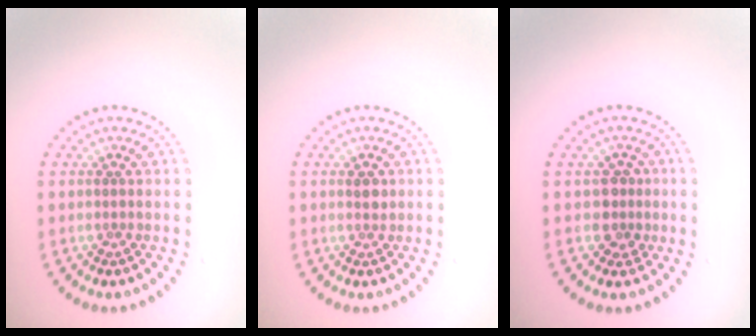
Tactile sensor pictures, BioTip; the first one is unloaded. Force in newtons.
{"total": 1.1, "press": 1.0, "slide": 0.3}
{"total": 2.0, "press": 1.7, "slide": 1.1}